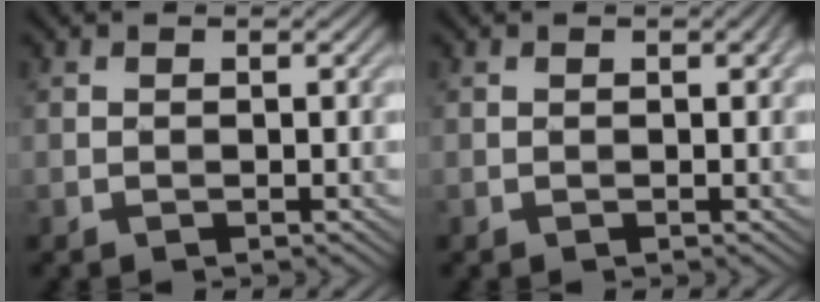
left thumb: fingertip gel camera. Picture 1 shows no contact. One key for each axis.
{"total": 0.8, "fx": 0.3, "fy": 0.4, "fz": 0.7, "tx": -0.009, "ty": 0.000, "tz": 0.005}